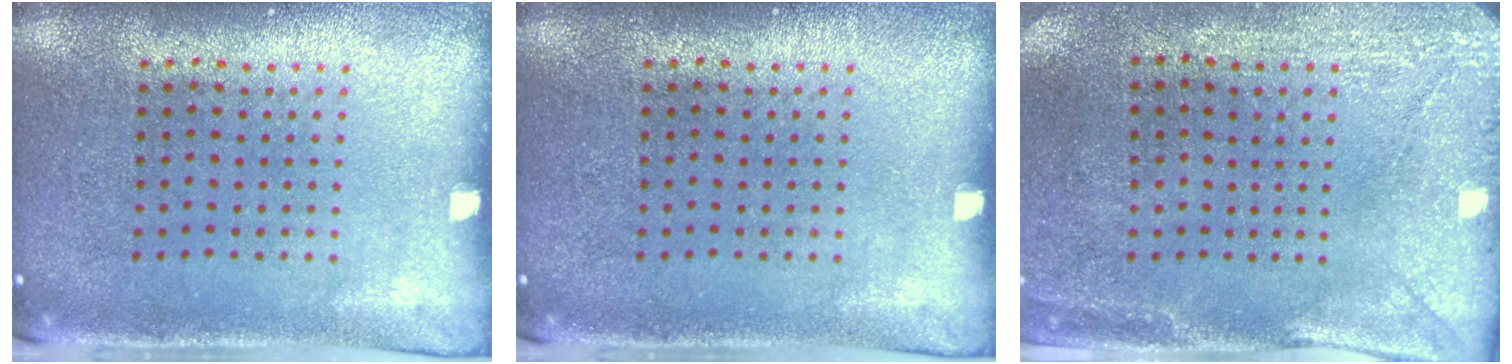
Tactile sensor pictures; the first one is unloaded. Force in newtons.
{"total": 0.0}
{"total": 2.9, "press": 2.4, "slide": 1.6}